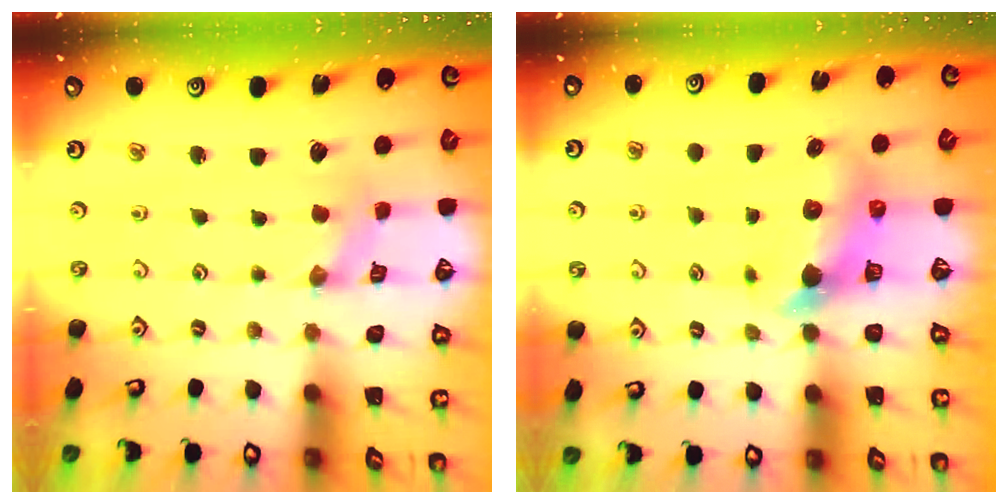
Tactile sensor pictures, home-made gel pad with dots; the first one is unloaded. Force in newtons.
{"total": 5.9, "press": 5.9, "slide": 0.5}